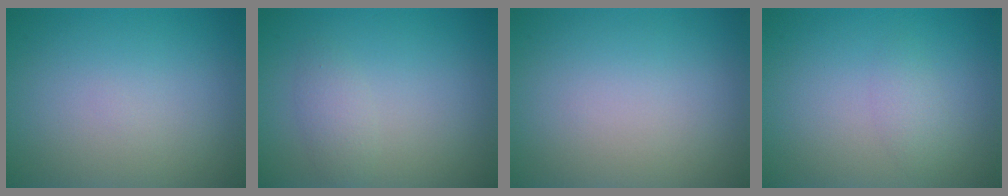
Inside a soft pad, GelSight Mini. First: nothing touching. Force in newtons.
{"total": 1.5, "press": 1.5, "slide": 0.2}
{"total": 0.0}
{"total": 1.2, "press": 1.2, "slide": 0.1}